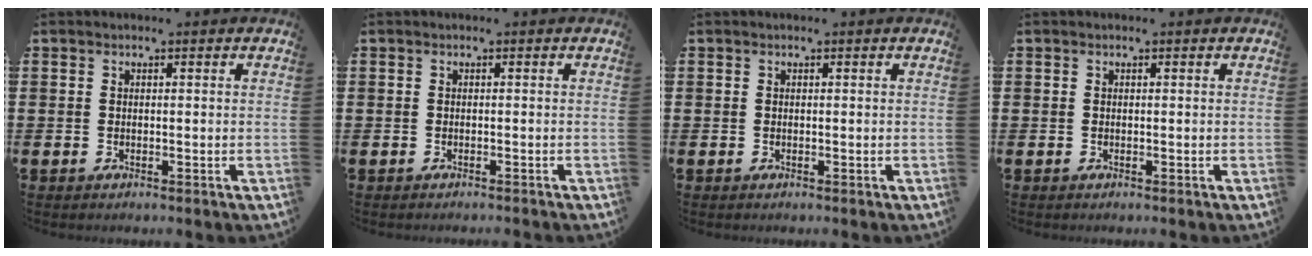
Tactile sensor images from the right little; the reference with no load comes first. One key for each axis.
{"total": 0.0}
{"total": 0.0}
{"total": 0.0}